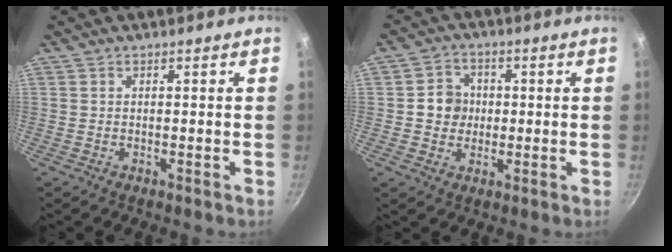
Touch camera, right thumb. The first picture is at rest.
{"total": 5.9, "force": [0.1, 5.5, 2.2], "torque": [-0.001, 0.007, -0.008]}